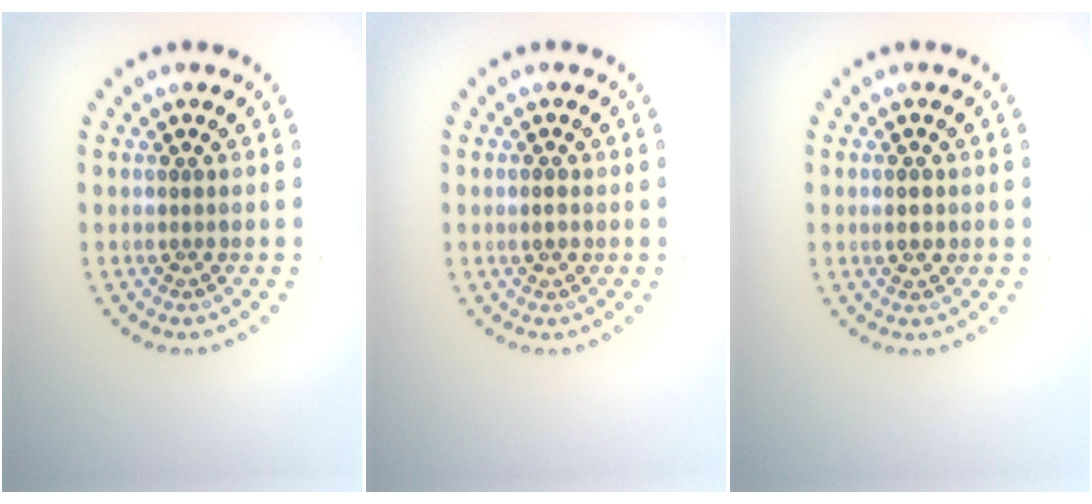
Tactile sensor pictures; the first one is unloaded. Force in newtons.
{"total": 0.9, "press": 0.9, "slide": 0.2}
{"total": 1.1, "press": 1.1, "slide": 0.1}